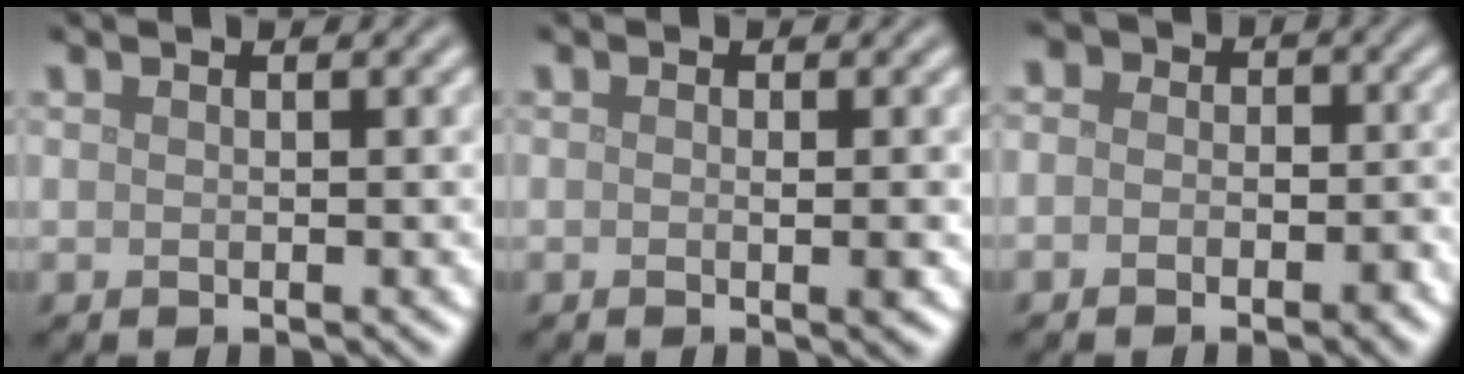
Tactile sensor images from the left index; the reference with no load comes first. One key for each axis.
{"total": 1.2, "fx": -0.2, "fy": 0.2, "fz": 1.2, "tx": -0.016, "ty": -0.003, "tz": -0.002}
{"total": 5.1, "fx": -0.5, "fy": 4.3, "fz": 2.8, "tx": -0.011, "ty": 0.015, "tz": -0.035}